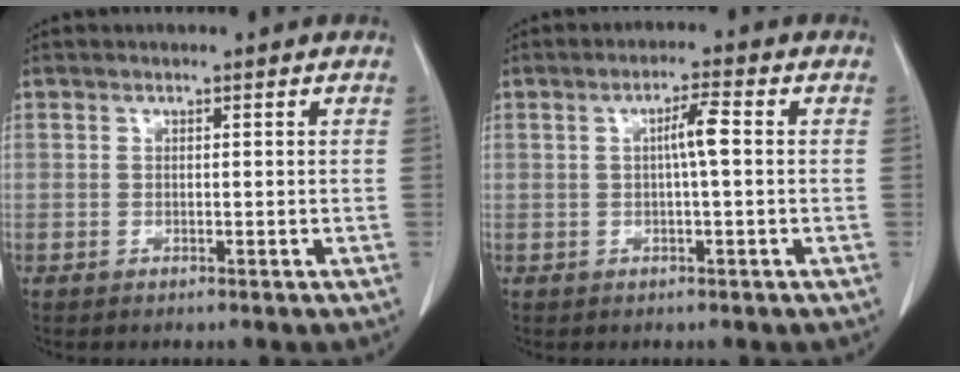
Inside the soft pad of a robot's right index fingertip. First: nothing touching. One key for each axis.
{"total": 3.4, "fx": 0.3, "fy": 0.2, "fz": 3.4, "tx": -0.061, "ty": 0.006, "tz": 0.004}